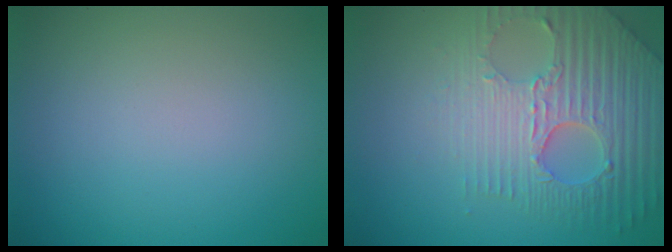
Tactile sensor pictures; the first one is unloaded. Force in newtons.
{"total": 7.0, "press": 5.2, "slide": 4.7}